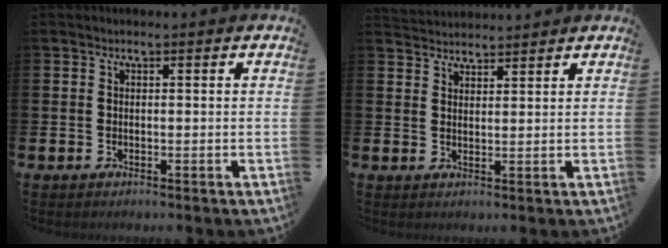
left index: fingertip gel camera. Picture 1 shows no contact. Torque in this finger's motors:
{"motor_torque": [0.18, -1.71, -0.03, 0.02]}